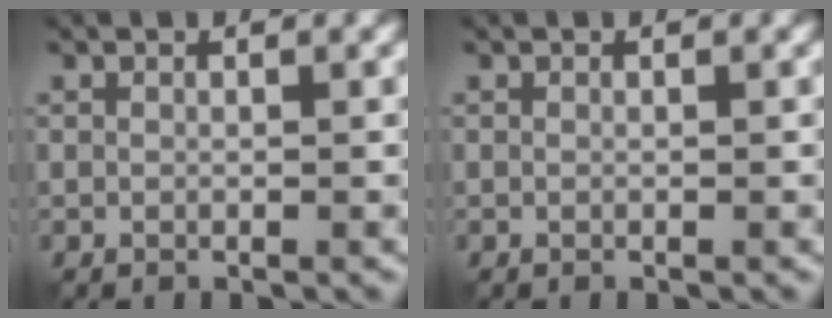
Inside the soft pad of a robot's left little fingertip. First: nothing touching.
{"total": 0.0}